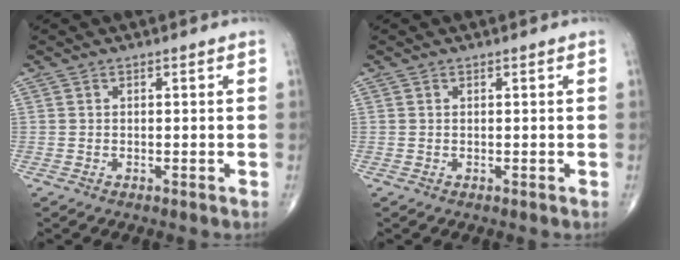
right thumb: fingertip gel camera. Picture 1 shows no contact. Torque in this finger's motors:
{"motor_torque": [-0.01, 0.16, 0.07, 0.02, -0.01]}